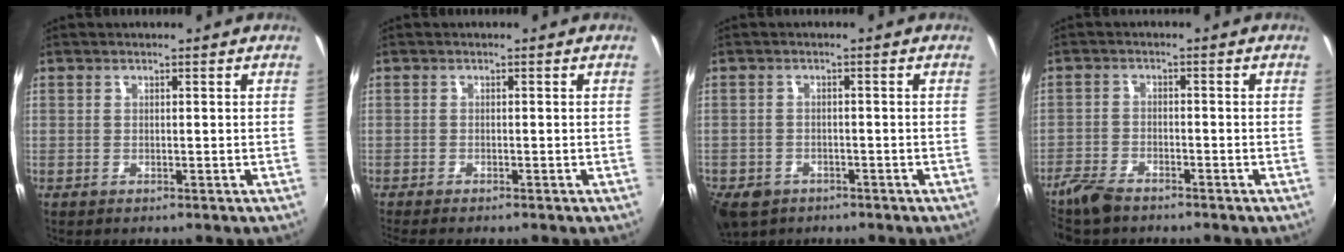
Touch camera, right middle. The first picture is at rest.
{"total": 2.7, "force": [-2.3, 0.2, 1.3], "torque": [-0.028, -0.018, -0.040]}
{"total": 8.3, "force": [-5.0, 5.6, 3.6], "torque": [-0.099, -0.019, -0.080]}
{"total": 5.9, "force": [-5.0, 2.0, 2.6], "torque": [-0.073, -0.014, -0.099]}